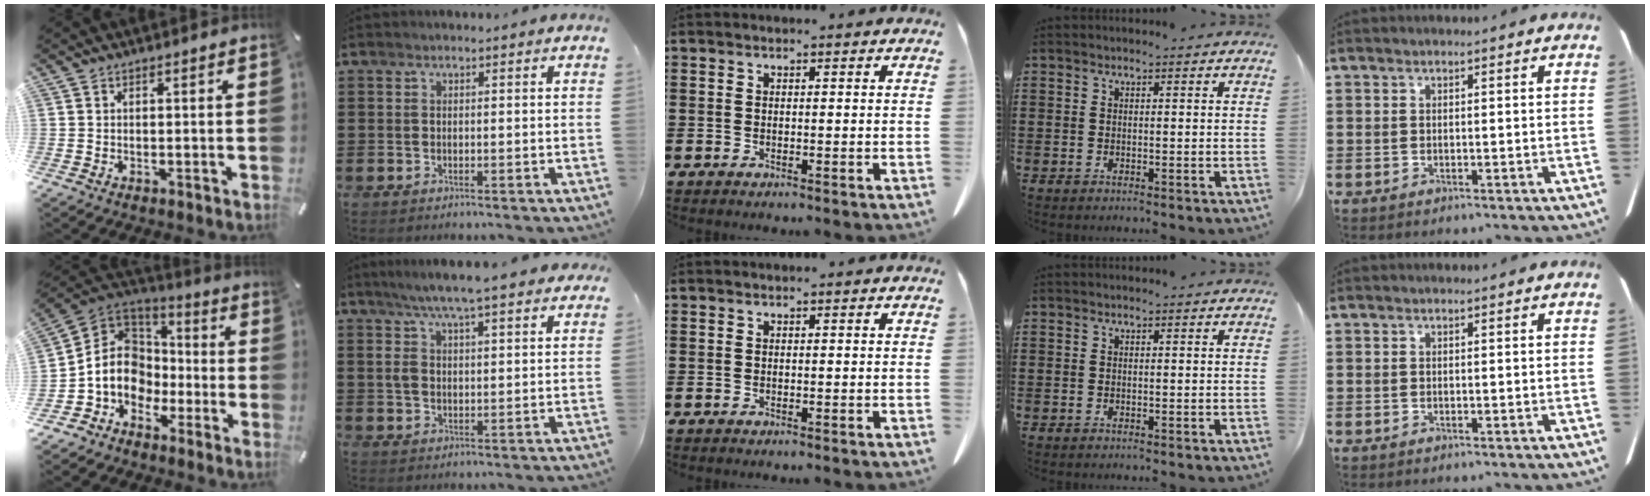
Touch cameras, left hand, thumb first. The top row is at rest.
{"thumb": {"total": 11.9, "force": [-3.6, 10.3, 4.8], "torque": [-0.123, 0.010, -0.069]}, "index": {"total": 6.9, "force": [5.3, 1.4, 4.2], "torque": [-0.095, -0.007, 0.094]}}